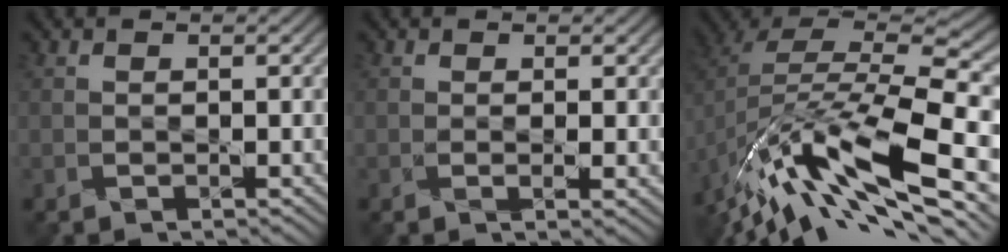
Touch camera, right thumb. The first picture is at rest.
{"total": 1.4, "force": [0.0, 0.1, 1.4], "torque": [-0.029, -0.003, -0.002]}
{"total": 16.2, "force": [-7.9, 6.3, 12.6], "torque": [-0.268, -0.006, -0.147]}